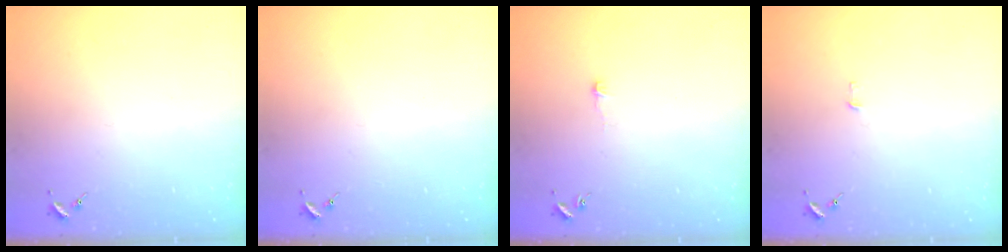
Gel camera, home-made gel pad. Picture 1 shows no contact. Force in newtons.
{"total": 0.0}
{"total": 3.6, "press": 3.6, "slide": 0.3}
{"total": 2.1, "press": 2.1, "slide": 0.2}